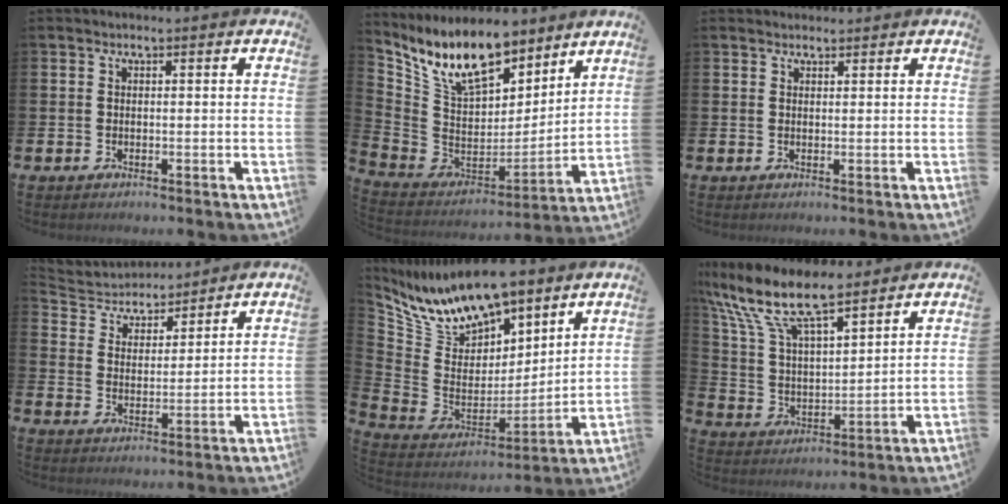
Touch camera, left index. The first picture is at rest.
{"total": 13.0, "force": [10.5, 5.5, 5.5], "torque": [-0.146, -0.053, 0.194]}
{"total": 1.3, "force": [1.2, 0.5, 0.1], "torque": [0.005, 0.002, 0.022]}
{"total": 4.5, "force": [4.2, 1.4, 0.0], "torque": [-0.030, -0.032, 0.072]}
{"total": 11.9, "force": [10.8, 3.9, 3.0], "torque": [-0.118, -0.065, 0.200]}
{"total": 11.5, "force": [9.4, 3.3, 5.7], "torque": [-0.155, -0.042, 0.168]}